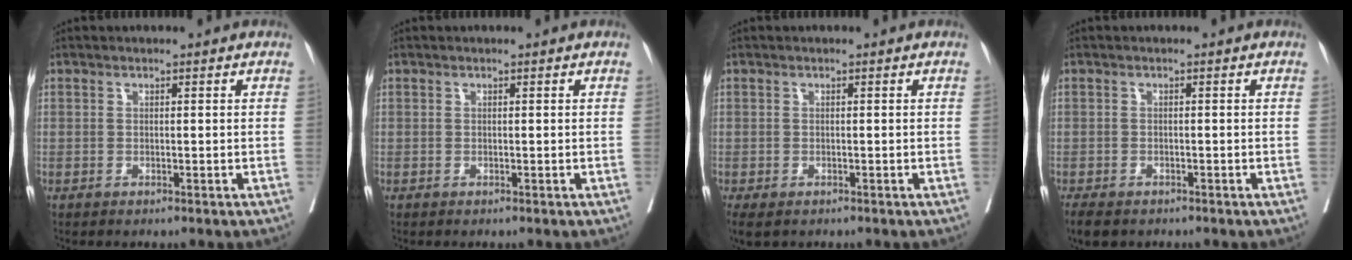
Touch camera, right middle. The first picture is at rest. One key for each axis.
{"total": 0.0}
{"total": 3.9, "fx": -2.5, "fy": 2.2, "fz": 2.0, "tx": -0.039, "ty": -0.010, "tz": -0.039}
{"total": 5.3, "fx": -4.0, "fy": 2.5, "fz": 2.4, "tx": -0.037, "ty": -0.009, "tz": -0.061}